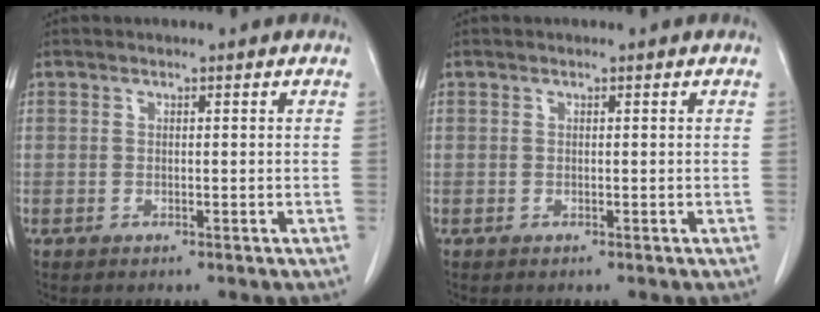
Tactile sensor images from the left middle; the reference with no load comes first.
{"total": 0.0}